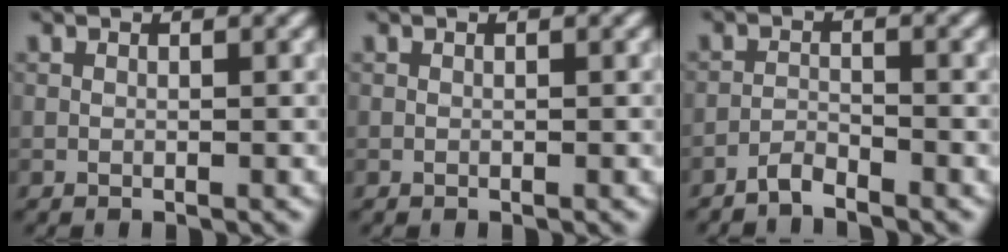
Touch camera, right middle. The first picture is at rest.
{"total": 0.0}
{"total": 1.6, "force": [-1.6, -0.2, 0.0], "torque": [-0.001, 0.013, -0.030]}